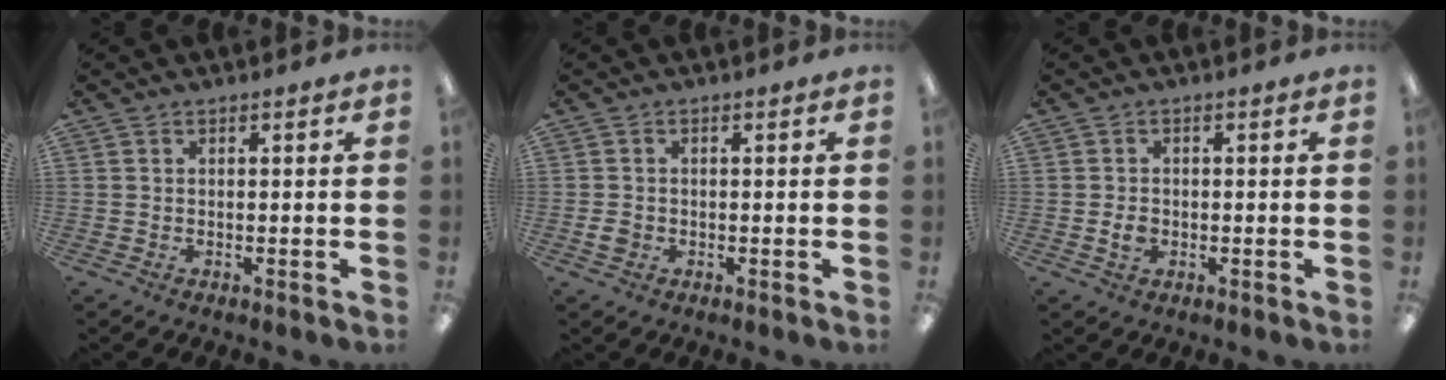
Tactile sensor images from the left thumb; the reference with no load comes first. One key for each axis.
{"total": 2.1, "fx": -0.5, "fy": 1.8, "fz": 0.9, "tx": -0.015, "ty": 0.003, "tz": -0.010}
{"total": 2.5, "fx": -0.5, "fy": 1.9, "fz": 1.5, "tx": -0.025, "ty": 0.003, "tz": -0.008}